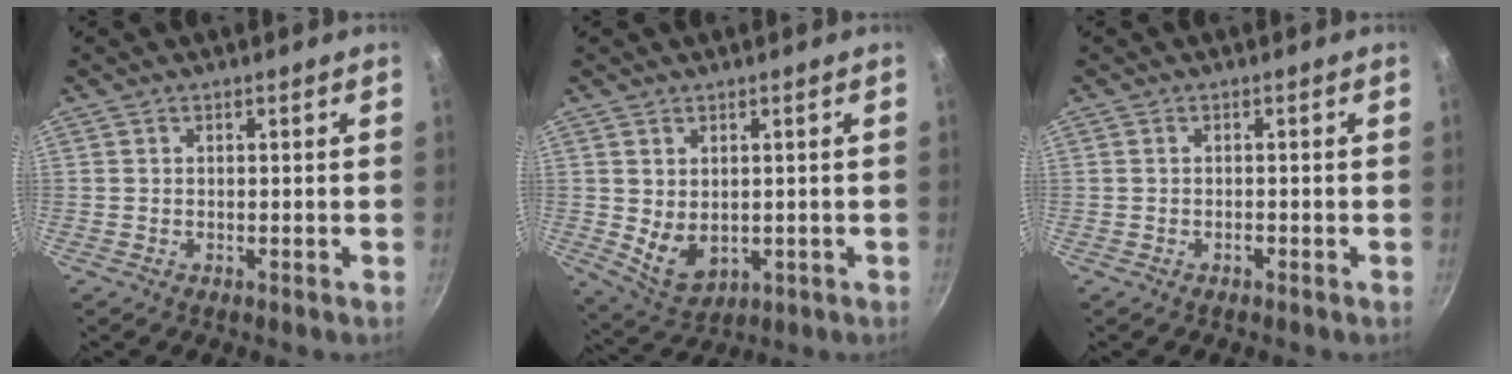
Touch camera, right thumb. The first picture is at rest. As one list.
[{"total": 6.2, "force": [0.5, 4.4, 4.3], "torque": [-0.062, -0.022, 0.028]}, {"total": 0.6, "force": [-0.4, 0.3, 0.3], "torque": [-0.008, 0.007, -0.008]}]